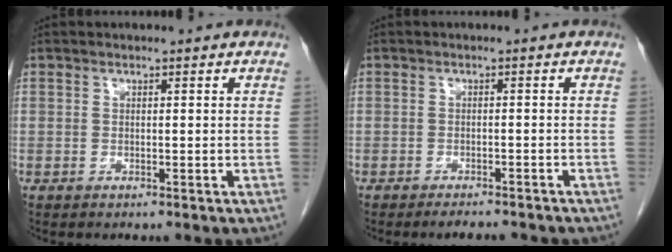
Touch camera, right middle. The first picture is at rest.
{"total": 6.2, "force": [-5.5, 1.3, 2.6], "torque": [-0.025, -0.002, -0.068]}